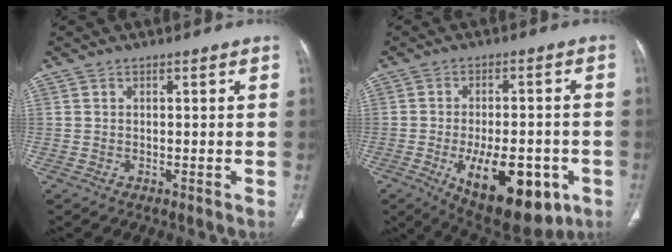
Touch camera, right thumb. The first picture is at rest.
{"total": 17.8, "force": [-6.5, 8.3, 14.3], "torque": [-0.195, 0.009, -0.075]}